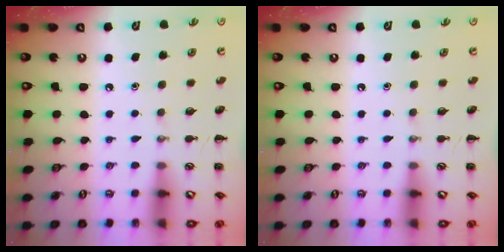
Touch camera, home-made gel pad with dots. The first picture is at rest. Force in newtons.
{"total": 0.0}